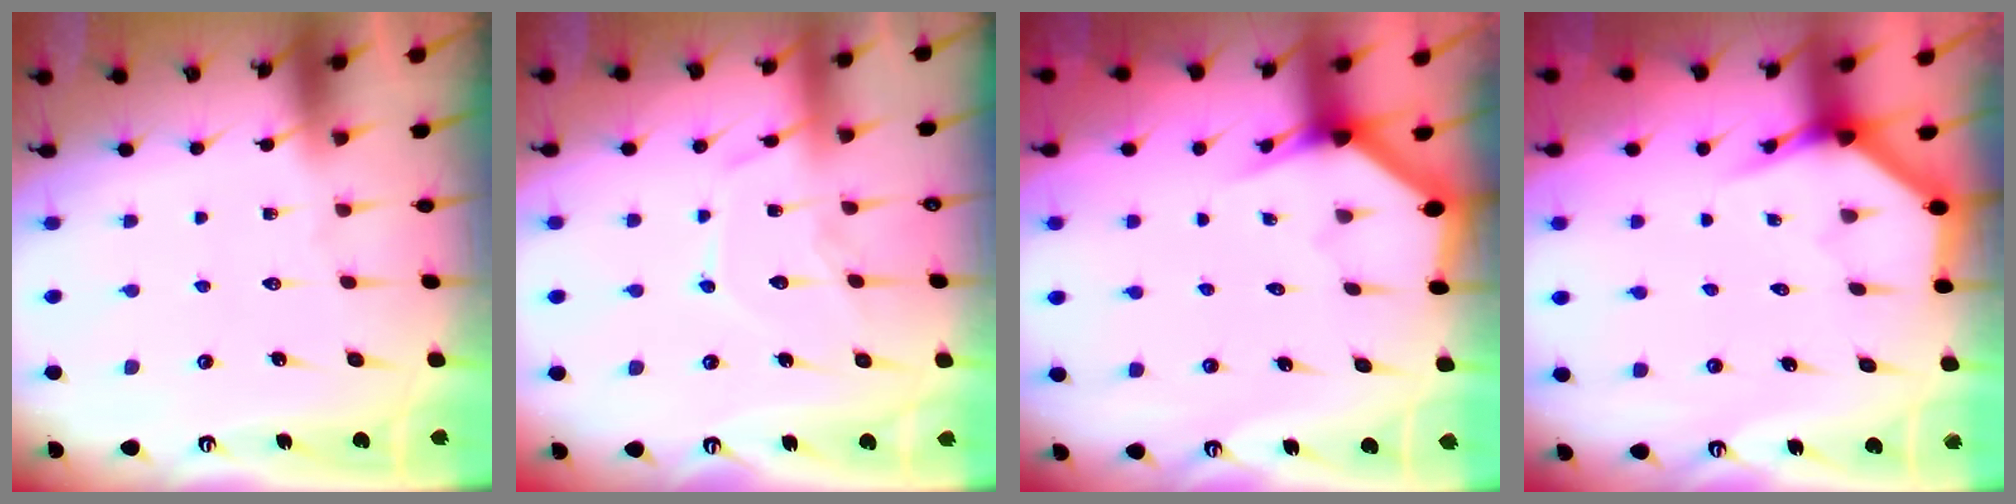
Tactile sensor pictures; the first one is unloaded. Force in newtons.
{"total": 11.1, "press": 11.1, "slide": 0.7}
{"total": 2.9, "press": 2.9, "slide": 0.1}
{"total": 4.0, "press": 4.0, "slide": 0.2}